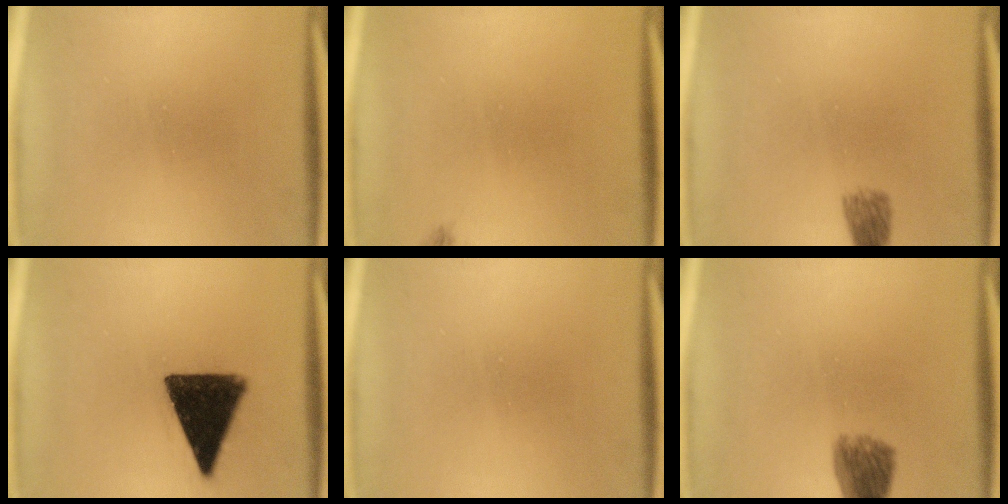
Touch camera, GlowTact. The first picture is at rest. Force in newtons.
{"total": 0.7}
{"total": 2.6}
{"total": 12.9}
{"total": 0.0}
{"total": 7.2}